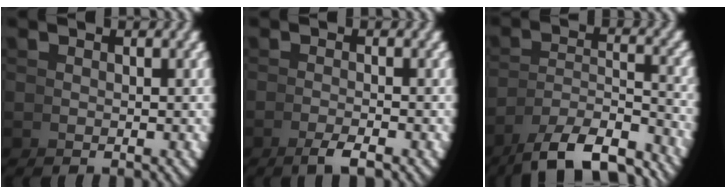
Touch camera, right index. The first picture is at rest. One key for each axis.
{"total": 1.9, "fx": -1.4, "fy": -0.8, "fz": 0.9, "tx": -0.006, "ty": 0.008, "tz": -0.028}
{"total": 8.1, "fx": -6.0, "fy": 3.2, "fz": 4.4, "tx": -0.082, "ty": -0.027, "tz": -0.082}